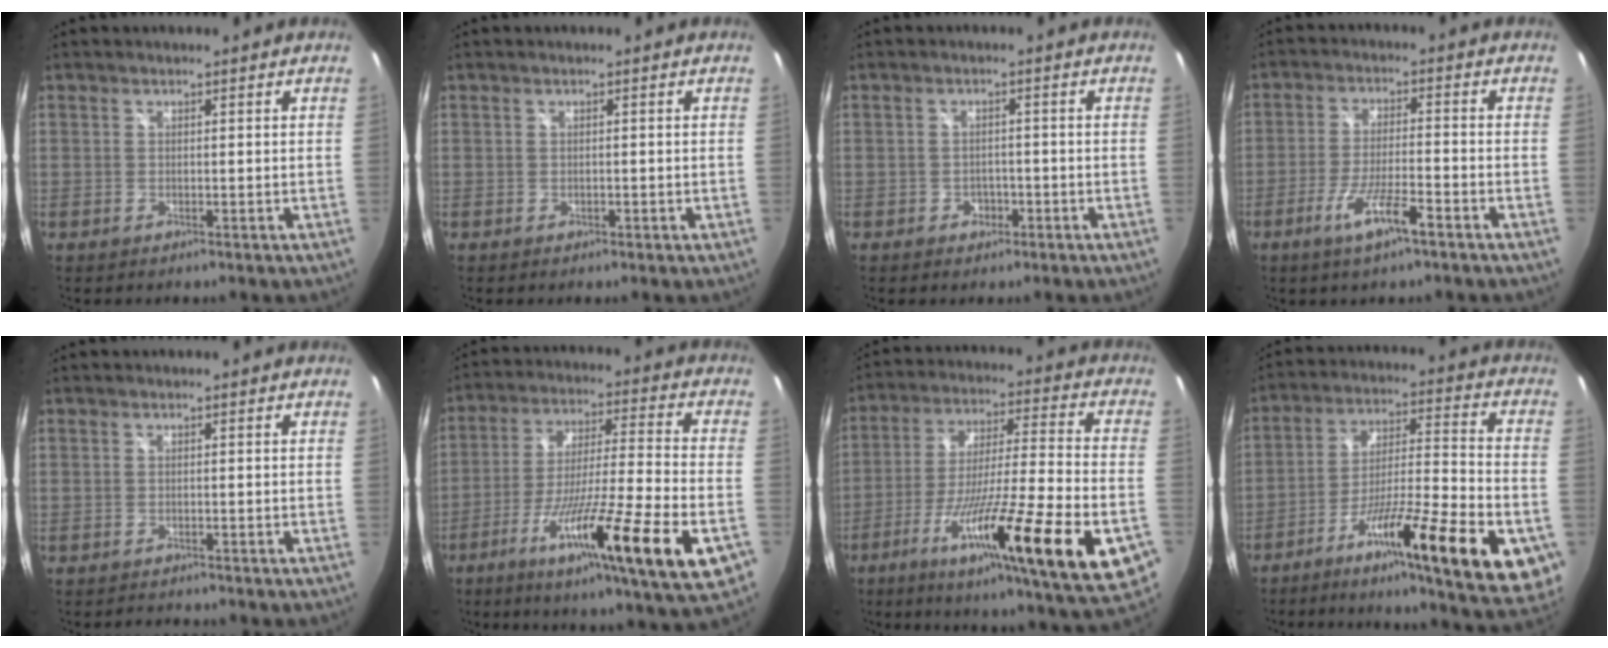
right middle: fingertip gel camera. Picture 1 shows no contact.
{"total": 0.0}
{"total": 2.2, "force": [-0.9, 1.9, 0.5], "torque": [-0.010, 0.003, -0.014]}
{"total": 7.5, "force": [-4.4, 0.7, 6.0], "torque": [-0.123, -0.010, -0.081]}
{"total": 1.2, "force": [-1.2, 0.1, 0.0], "torque": [-0.003, -0.007, -0.019]}
{"total": 23.5, "force": [-10.7, 1.3, 20.9], "torque": [-0.352, -0.068, -0.180]}
{"total": 28.4, "force": [-12.2, 2.6, 25.5], "torque": [-0.415, -0.078, -0.197]}
{"total": 25.3, "force": [-11.5, 4.7, 22.0], "torque": [-0.320, -0.036, -0.177]}